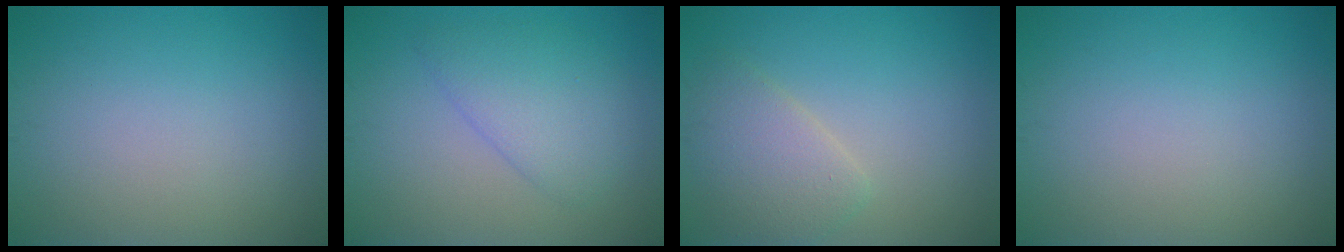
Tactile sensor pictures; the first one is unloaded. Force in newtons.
{"total": 3.6, "press": 3.6, "slide": 0.3}
{"total": 3.5, "press": 3.5, "slide": 0.2}
{"total": 0.0}